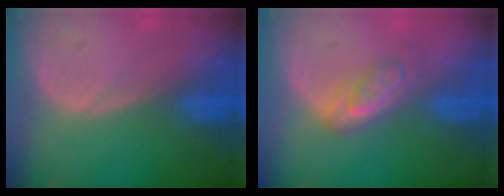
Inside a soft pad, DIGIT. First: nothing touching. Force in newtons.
{"total": 4.9, "press": 4.6, "slide": 1.7}